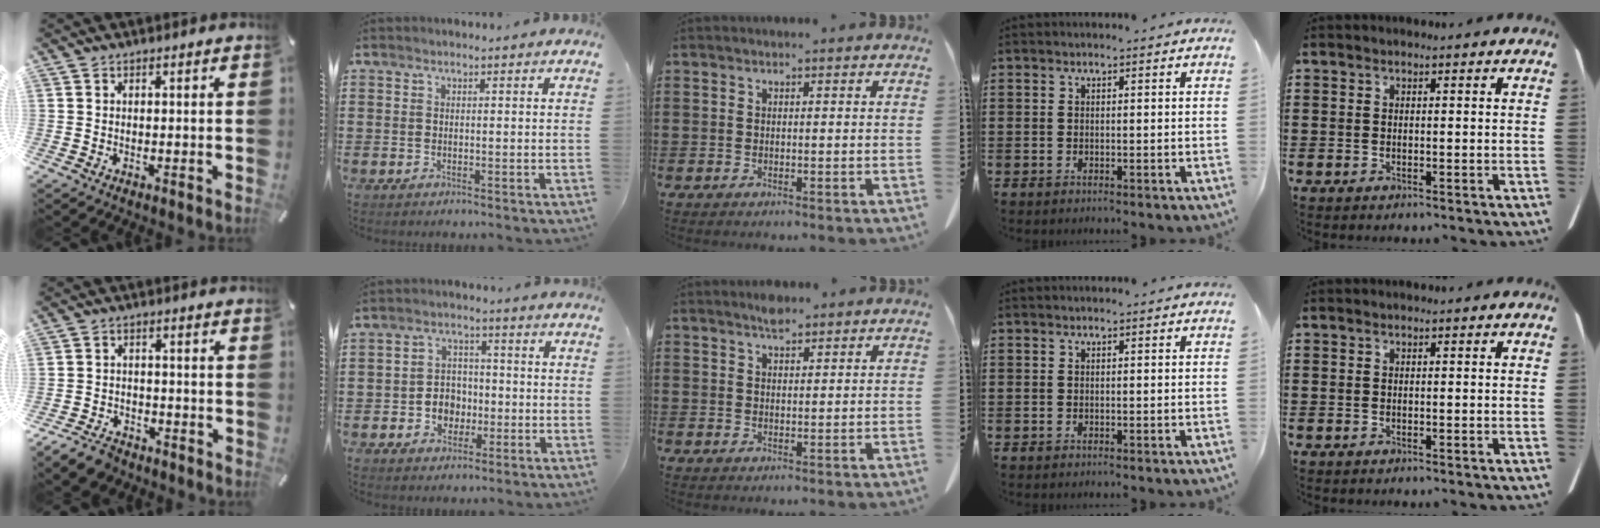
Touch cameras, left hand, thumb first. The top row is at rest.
{"thumb": {"total": 4.8, "force": [-3.9, 2.4, 1.4], "torque": [-0.032, 0.022, -0.077]}, "index": {"total": 4.7, "force": [-1.4, 4.0, 1.8], "torque": [-0.037, 0.007, -0.031]}, "middle": {"total": 2.4, "force": [2.1, 0.6, 0.9], "torque": [-0.021, 0.000, 0.040]}}